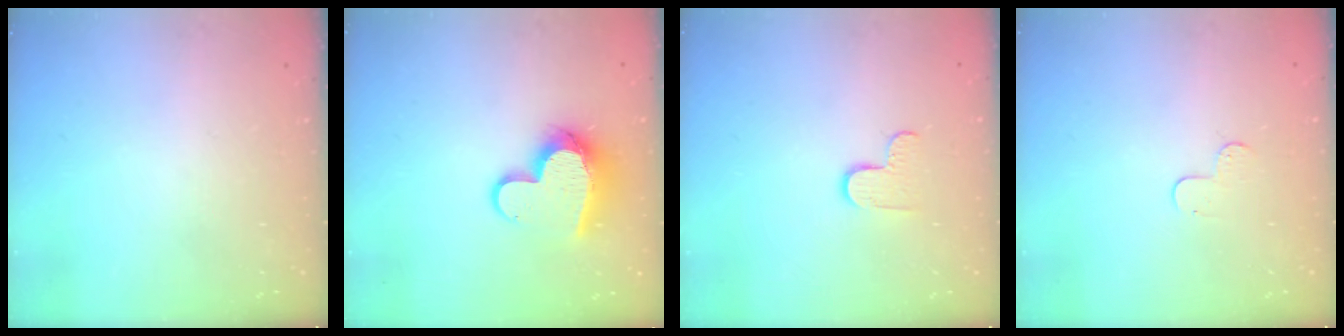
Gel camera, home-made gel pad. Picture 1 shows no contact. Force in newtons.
{"total": 12.9, "press": 12.8, "slide": 1.3}
{"total": 4.8, "press": 4.8, "slide": 0.4}
{"total": 4.6, "press": 4.6, "slide": 0.5}